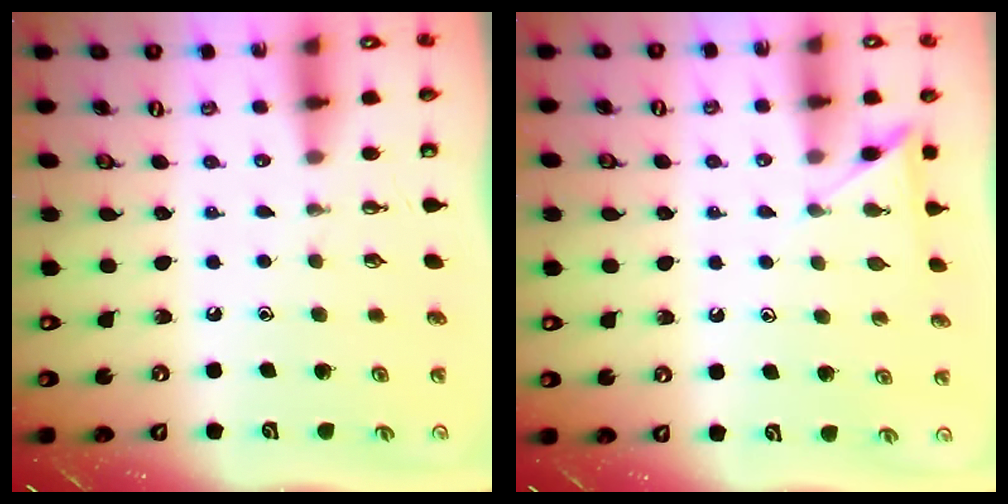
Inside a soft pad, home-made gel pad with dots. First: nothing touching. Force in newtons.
{"total": 5.1, "press": 5.1, "slide": 0.5}